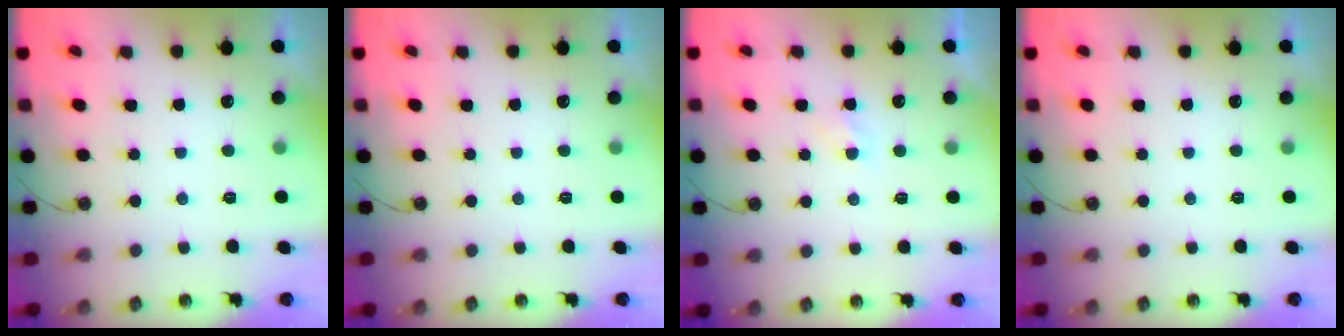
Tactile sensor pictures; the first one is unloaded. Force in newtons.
{"total": 0.0}
{"total": 2.1, "press": 2.1, "slide": 0.4}
{"total": 0.0}